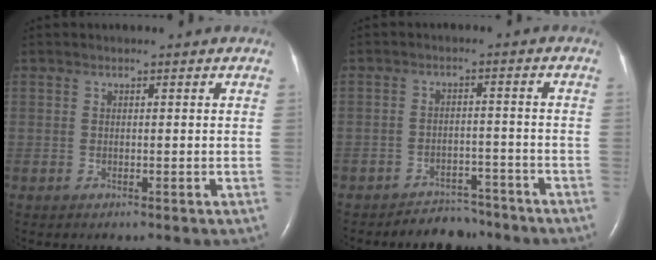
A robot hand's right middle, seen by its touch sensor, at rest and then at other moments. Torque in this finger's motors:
{"motor_torque": [-0.04, -0.09, -0.01, 0.01]}